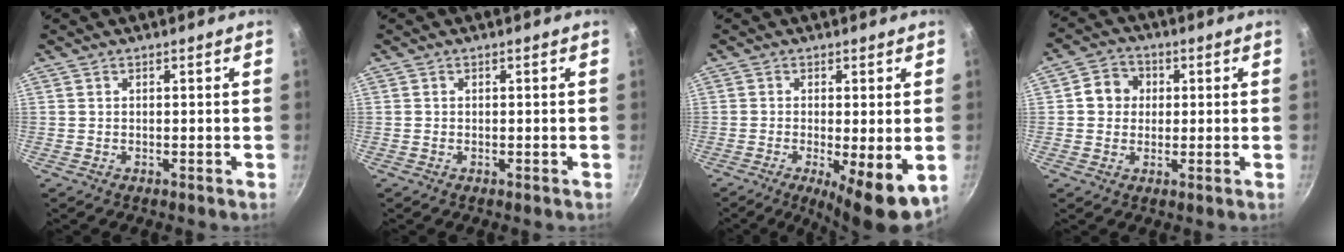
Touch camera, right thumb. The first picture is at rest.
{"total": 0.0}
{"total": 11.3, "force": [-3.7, 3.2, 10.2], "torque": [-0.150, -0.020, -0.049]}
{"total": 6.3, "force": [0.8, 5.6, 2.7], "torque": [-0.022, 0.009, 0.004]}